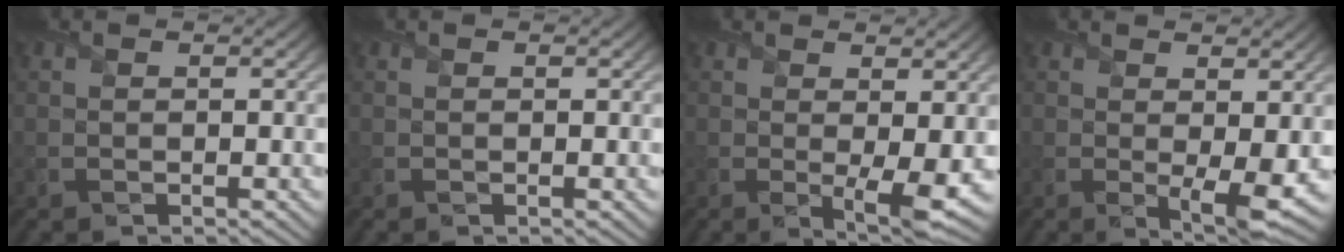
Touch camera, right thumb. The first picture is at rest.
{"total": 0.0}
{"total": 4.0, "force": [0.3, 1.0, 3.8], "torque": [-0.068, -0.014, 0.008]}
{"total": 4.0, "force": [0.3, 1.0, 3.8], "torque": [-0.068, -0.014, 0.009]}